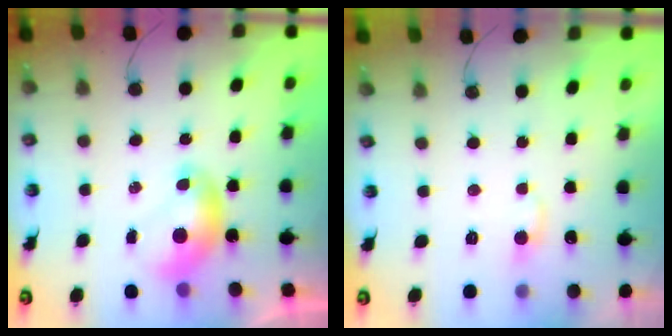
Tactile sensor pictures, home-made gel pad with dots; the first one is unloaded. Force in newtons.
{"total": 2.4, "press": 2.4, "slide": 0.4}